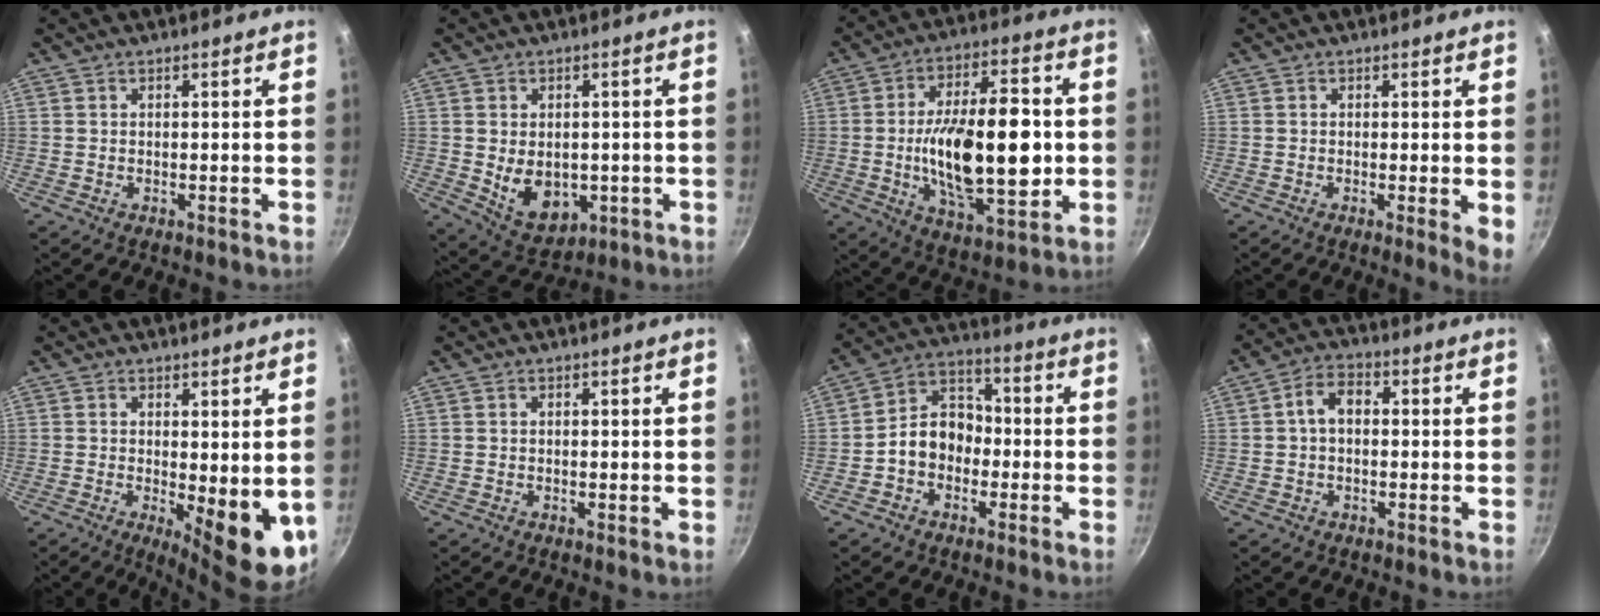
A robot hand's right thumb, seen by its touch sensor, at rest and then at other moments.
{"total": 9.4, "force": [-0.9, 6.7, 6.5], "torque": [-0.079, -0.012, 0.010]}
{"total": 20.9, "force": [-1.3, 9.4, 18.6], "torque": [-0.286, 0.007, -0.017]}
{"total": 3.4, "force": [-0.1, 0.6, 3.4], "torque": [-0.040, -0.015, -0.007]}
{"total": 9.4, "force": [-0.5, 3.2, 8.8], "torque": [-0.101, -0.014, 0.003]}
{"total": 0.0}
{"total": 9.3, "force": [-2.0, 7.3, 5.3], "torque": [-0.046, 0.040, -0.050]}
{"total": 5.2, "force": [0.3, 3.5, 3.8], "torque": [-0.059, 0.017, -0.003]}